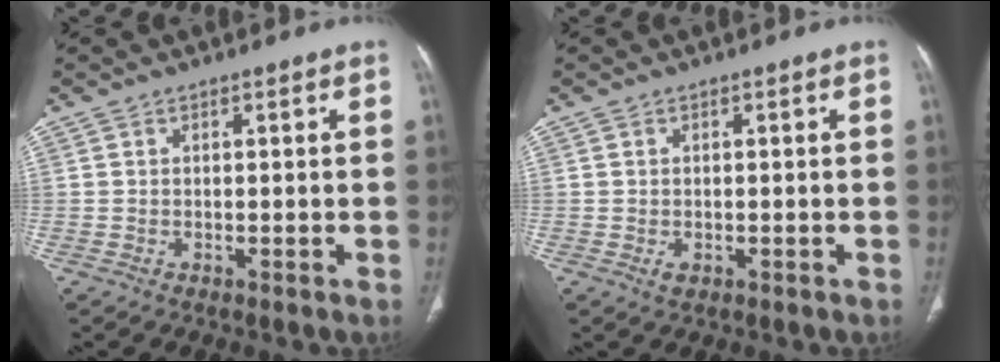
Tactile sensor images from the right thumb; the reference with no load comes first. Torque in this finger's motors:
{"motor_torque": [-0.52, -0.07, 0.07, 0.48, -0.02]}